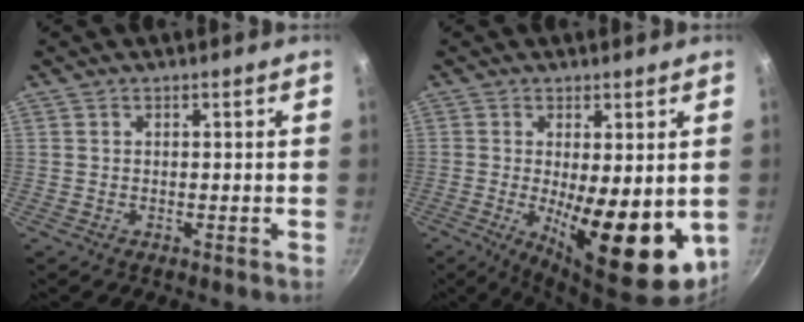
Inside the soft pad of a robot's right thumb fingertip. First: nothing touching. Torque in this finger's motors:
{"motor_torque": [-0.54, 1.42, 1.29, 0.21, 0.22]}